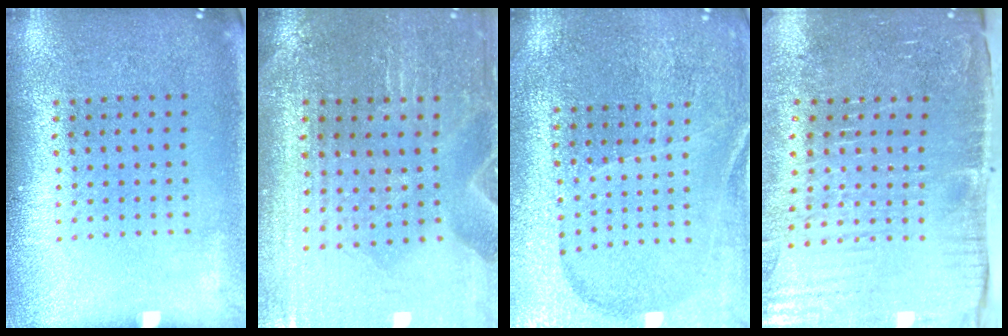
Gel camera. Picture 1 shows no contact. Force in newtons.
{"total": 0.8, "press": 0.8, "slide": 0.1}
{"total": 3.3, "press": 3.3, "slide": 0.4}
{"total": 5.1, "press": 4.3, "slide": 2.8}